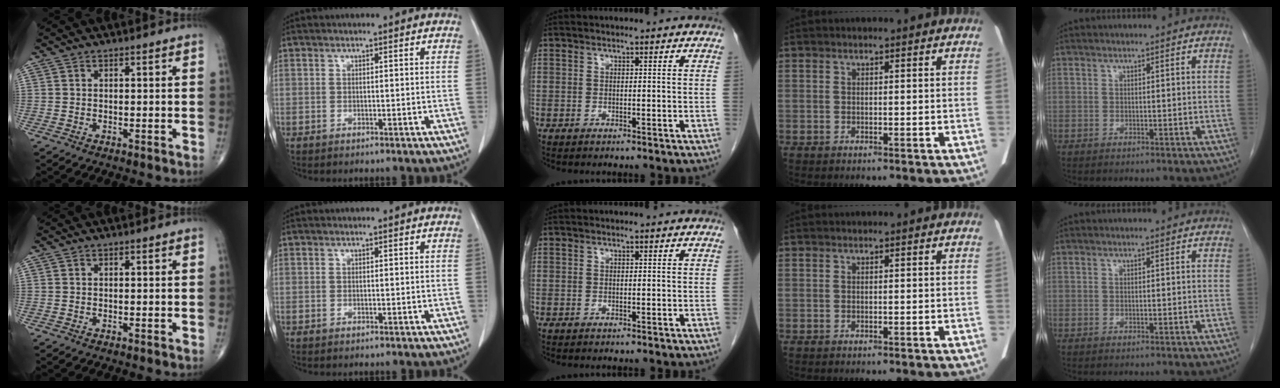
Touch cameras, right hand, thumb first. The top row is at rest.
{}